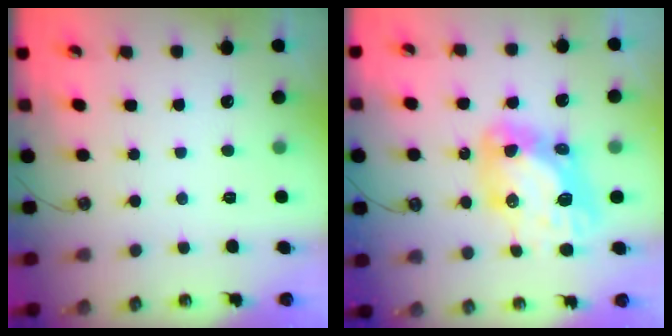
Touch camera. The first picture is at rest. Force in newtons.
{"total": 15.1, "press": 15.0, "slide": 1.4}